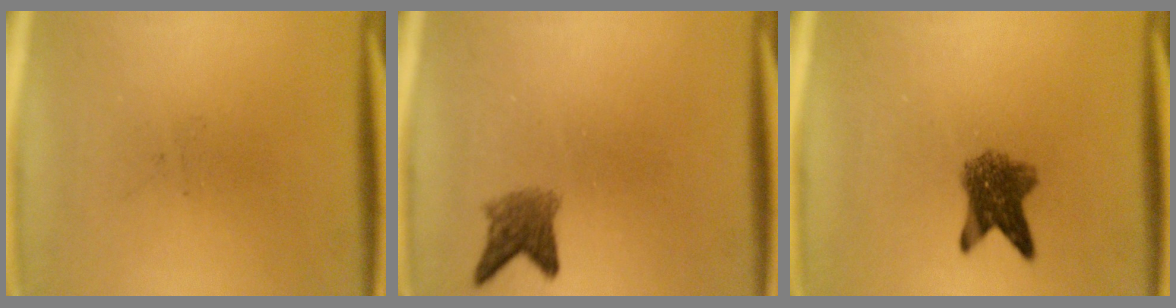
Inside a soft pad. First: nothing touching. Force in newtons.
{"total": 3.3}
{"total": 5.7}